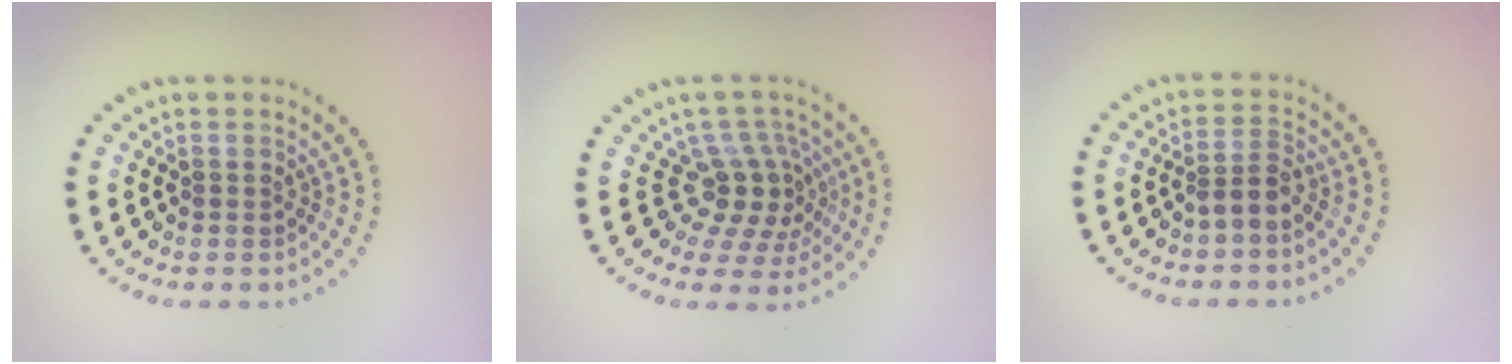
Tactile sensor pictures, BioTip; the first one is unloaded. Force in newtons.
{"total": 3.8, "press": 2.7, "slide": 2.7}
{"total": 2.1, "press": 1.7, "slide": 1.2}